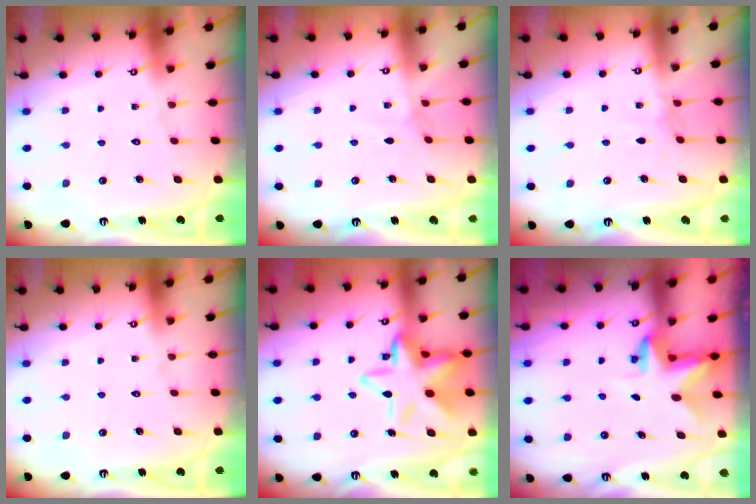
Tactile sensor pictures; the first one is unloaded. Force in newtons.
{"total": 0.9, "press": 0.8, "slide": 0.3}
{"total": 2.1, "press": 2.0, "slide": 0.5}
{"total": 0.0}
{"total": 16.5, "press": 16.4, "slide": 2.1}
{"total": 2.8, "press": 2.8, "slide": 0.2}